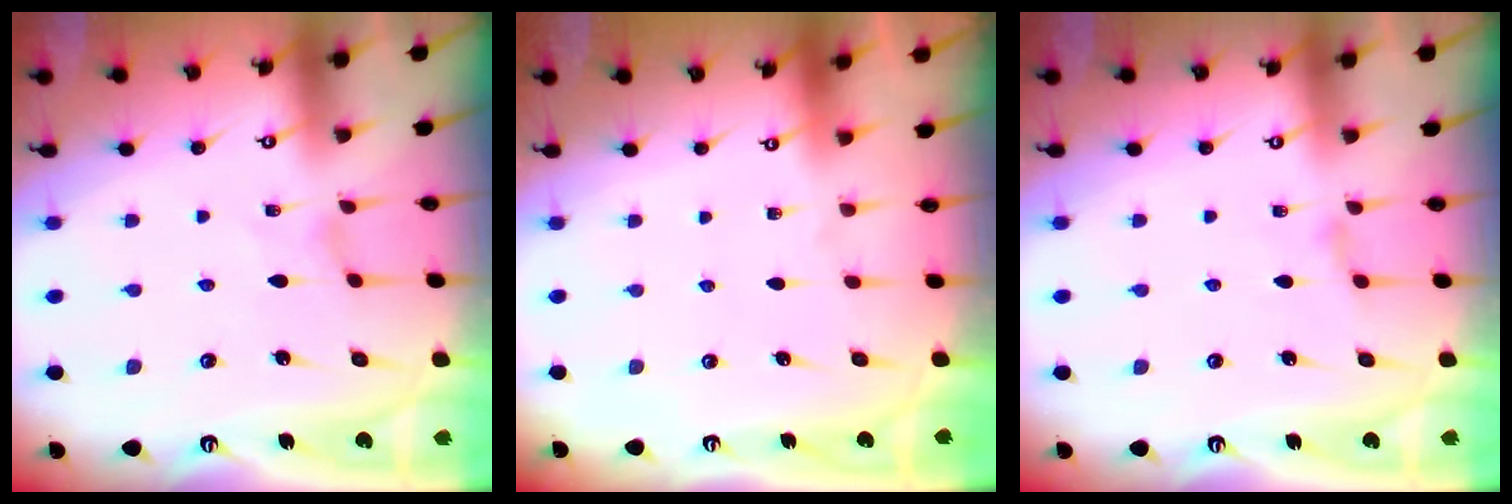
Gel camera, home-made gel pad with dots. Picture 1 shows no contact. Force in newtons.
{"total": 0.0}
{"total": 1.6, "press": 1.6, "slide": 0.3}